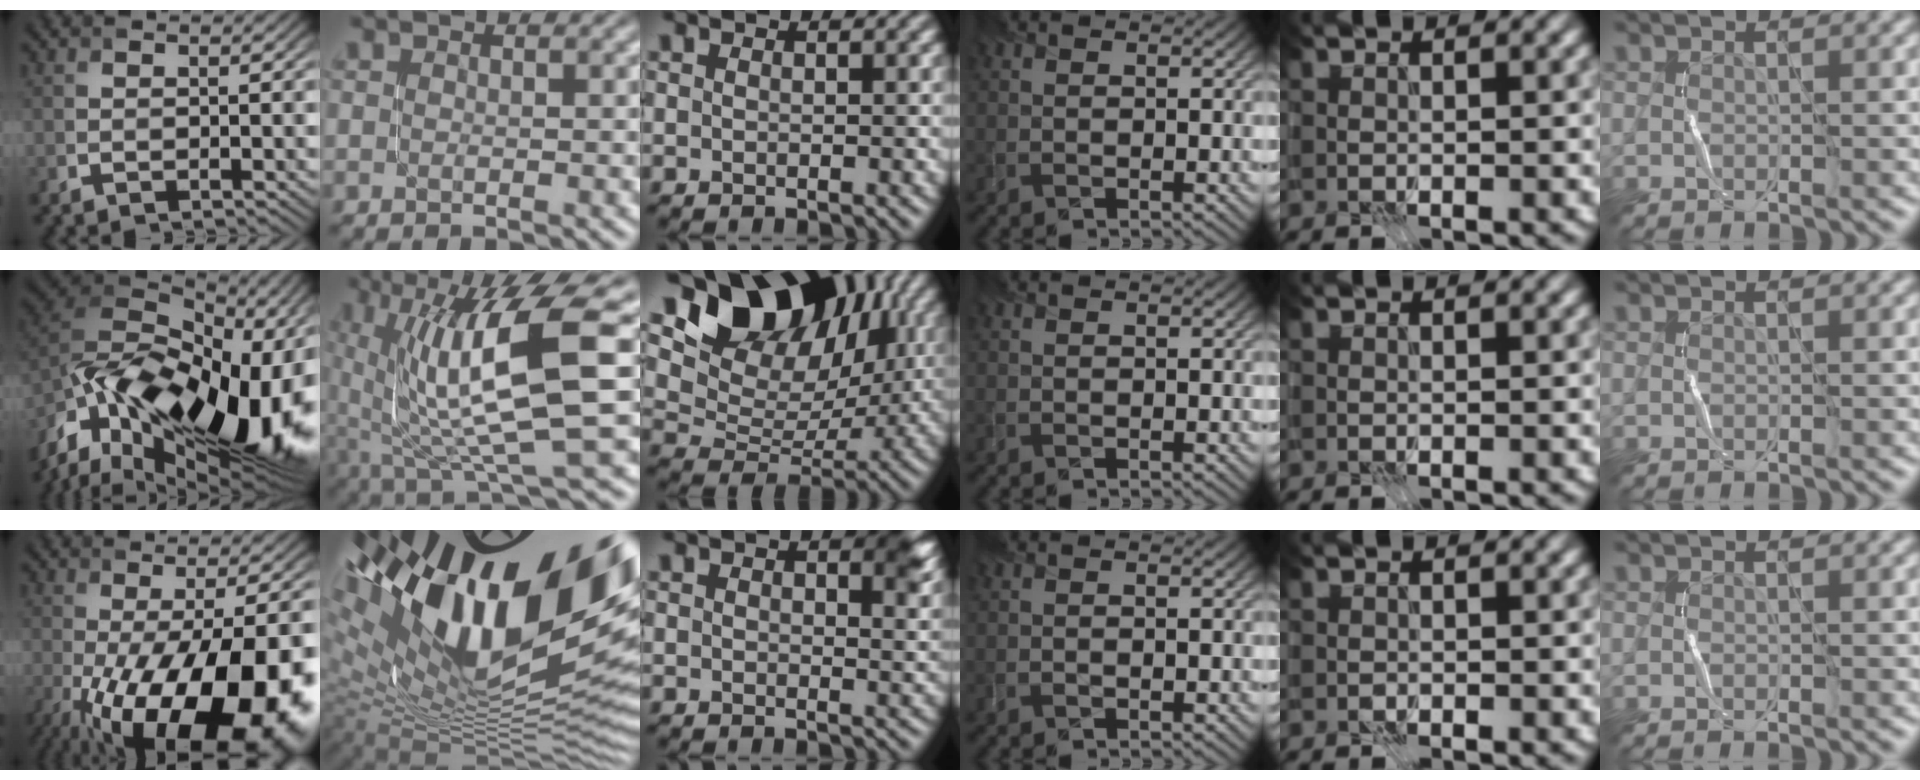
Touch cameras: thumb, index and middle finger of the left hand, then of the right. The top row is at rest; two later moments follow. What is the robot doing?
{"motion": "close", "object": "stapler"}